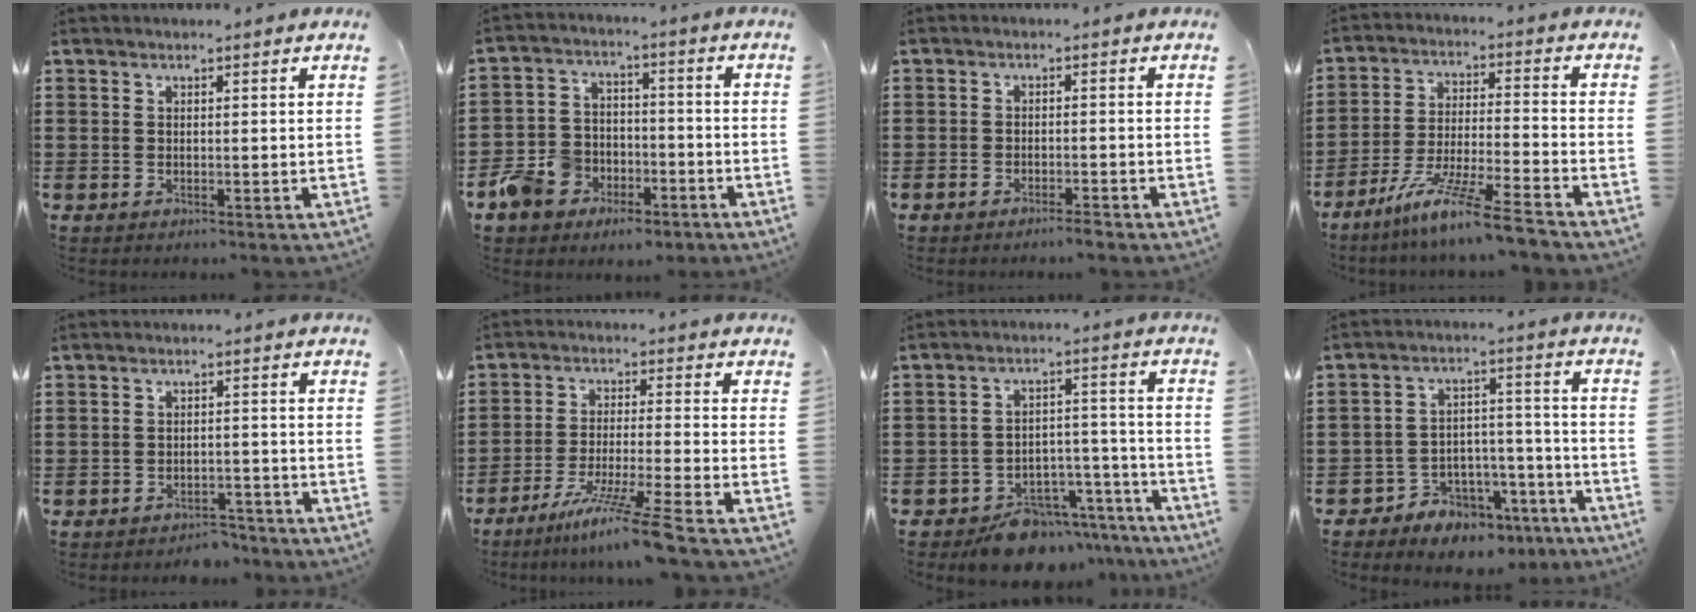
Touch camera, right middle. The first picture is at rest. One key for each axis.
{"total": 7.7, "fx": -5.3, "fy": 5.4, "fz": 1.4, "tx": -0.059, "ty": 0.026, "tz": -0.107}
{"total": 2.0, "fx": -1.9, "fy": 0.1, "fz": 0.6, "tx": -0.015, "ty": -0.003, "tz": -0.036}
{"total": 10.3, "fx": -8.5, "fy": -0.7, "fz": 5.8, "tx": -0.110, "ty": -0.005, "tz": -0.167}
{"total": 2.8, "fx": -2.8, "fy": 0.4, "fz": -0.4, "tx": -0.002, "ty": 0.001, "tz": -0.061}
{"total": 8.5, "fx": -6.7, "fy": -1.3, "fz": 5.2, "tx": -0.092, "ty": -0.018, "tz": -0.127}
{"total": 8.1, "fx": -7.4, "fy": 2.9, "fz": 1.7, "tx": -0.014, "ty": 0.039, "tz": -0.135}
{"total": 5.5, "fx": -5.0, "fy": 2.4, "fz": 0.1, "tx": -0.009, "ty": 0.019, "tz": -0.098}